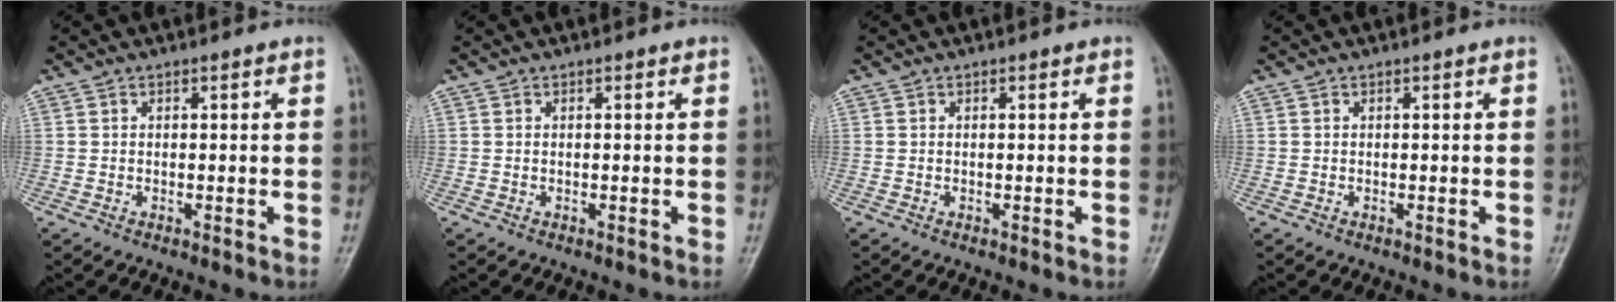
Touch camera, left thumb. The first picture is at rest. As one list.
[{"total": 0.0}, {"total": 0.0}, {"total": 0.0}]